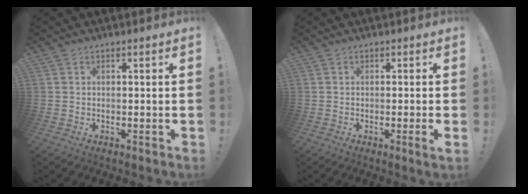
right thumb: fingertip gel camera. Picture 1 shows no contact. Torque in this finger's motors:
{"motor_torque": [0.13, 0.03, 0.29, -0.32, 0.11]}